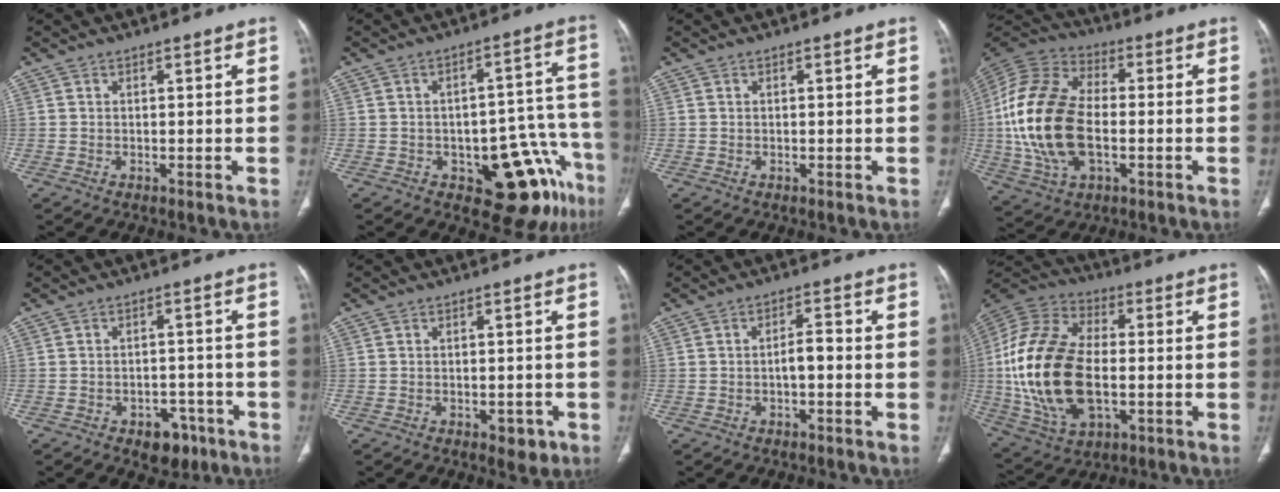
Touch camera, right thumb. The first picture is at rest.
{"total": 14.9, "force": [-7.9, 6.1, 11.0], "torque": [-0.079, 0.065, -0.096]}
{"total": 0.0}
{"total": 21.9, "force": [-2.0, 12.9, 17.6], "torque": [-0.365, 0.011, -0.035]}
{"total": 6.4, "force": [-3.8, 4.2, 3.1], "torque": [-0.016, 0.029, -0.046]}
{"total": 3.6, "force": [-1.7, 2.1, 2.3], "torque": [-0.015, 0.005, -0.016]}
{"total": 3.3, "force": [-0.8, 1.4, 2.9], "torque": [-0.043, 0.017, -0.016]}
{"total": 25.1, "force": [-2.1, 14.6, 20.3], "torque": [-0.420, 0.004, -0.029]}